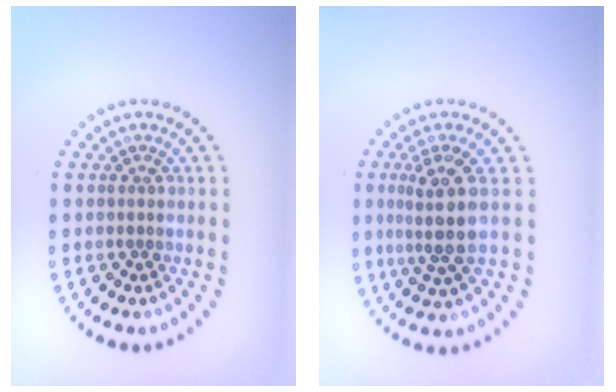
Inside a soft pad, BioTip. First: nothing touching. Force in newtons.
{"total": 3.8, "press": 3.1, "slide": 2.3}